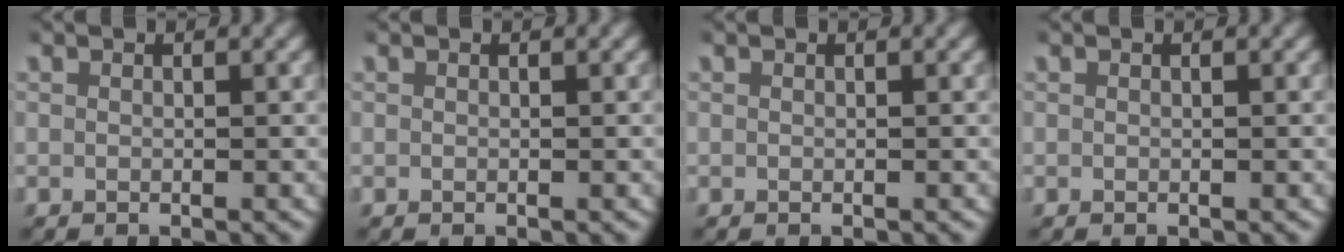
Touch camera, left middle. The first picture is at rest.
{"total": 0.0}
{"total": 0.0}
{"total": 0.0}